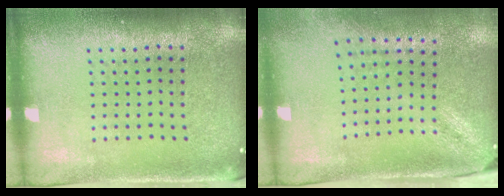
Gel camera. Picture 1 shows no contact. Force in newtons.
{"total": 1.9, "press": 1.5, "slide": 1.2}